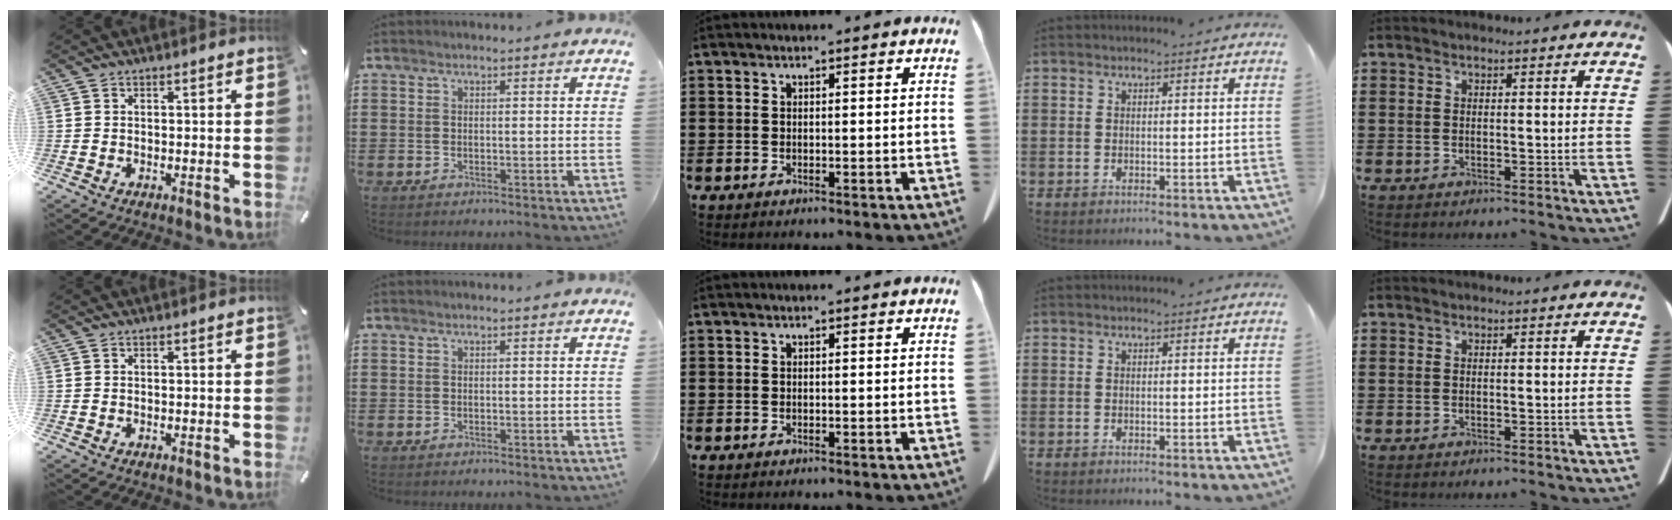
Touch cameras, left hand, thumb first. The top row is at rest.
{}